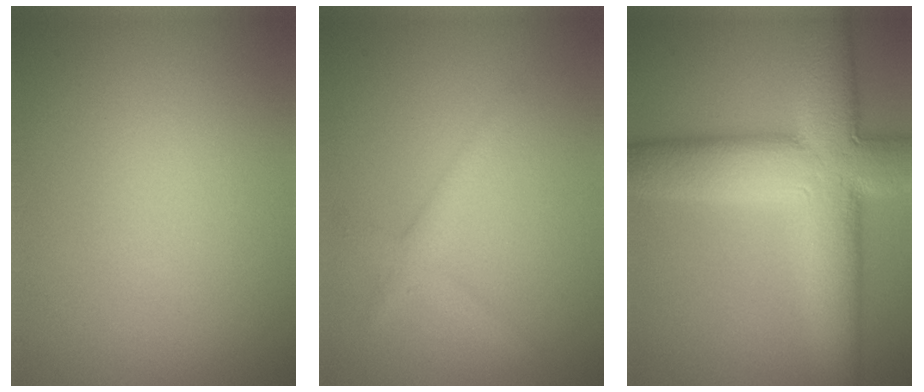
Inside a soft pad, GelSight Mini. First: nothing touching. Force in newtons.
{"total": 2.0, "press": 2.0, "slide": 0.2}
{"total": 12.0, "press": 12.0, "slide": 1.1}